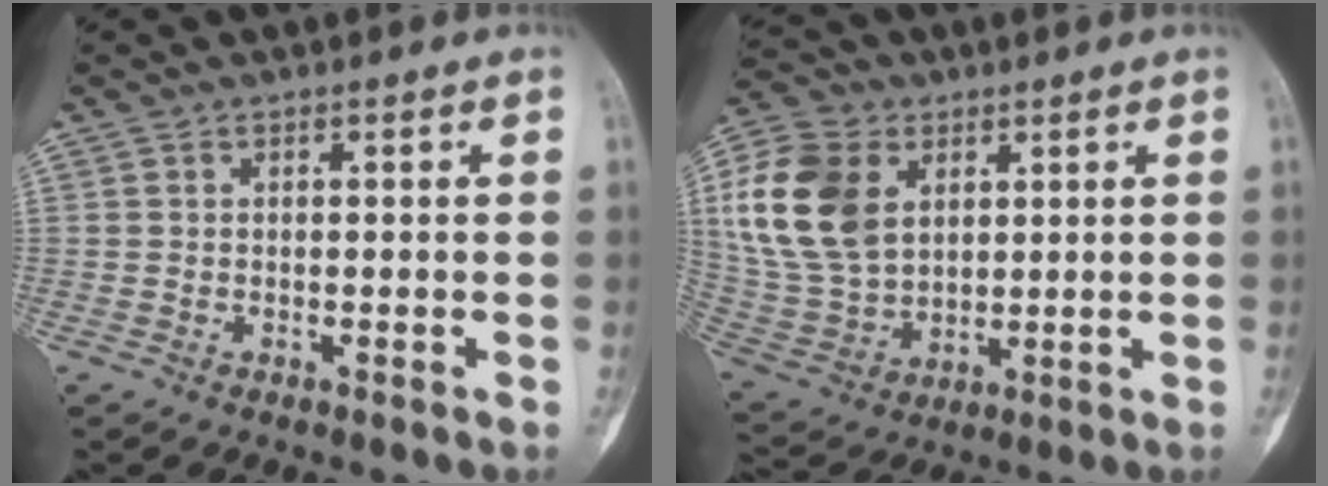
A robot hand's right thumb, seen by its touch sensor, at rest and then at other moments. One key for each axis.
{"total": 17.4, "fx": 4.8, "fy": 12.3, "fz": 11.3, "tx": -0.220, "ty": -0.006, "tz": 0.100}